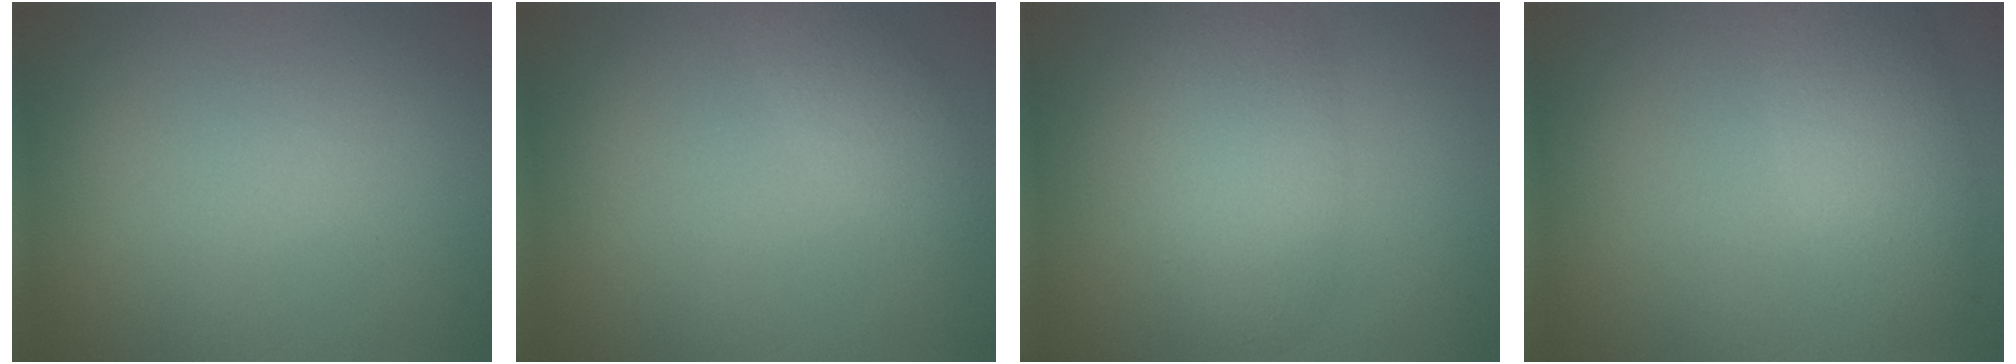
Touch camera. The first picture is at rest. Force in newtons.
{"total": 1.9, "press": 1.9, "slide": 0.2}
{"total": 4.4, "press": 4.4, "slide": 0.2}
{"total": 3.7, "press": 3.7, "slide": 0.2}